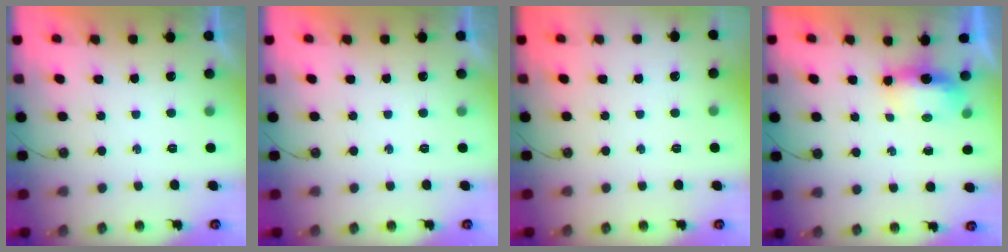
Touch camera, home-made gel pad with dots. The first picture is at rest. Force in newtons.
{"total": 0.0}
{"total": 0.0}
{"total": 5.8, "press": 5.6, "slide": 1.5}